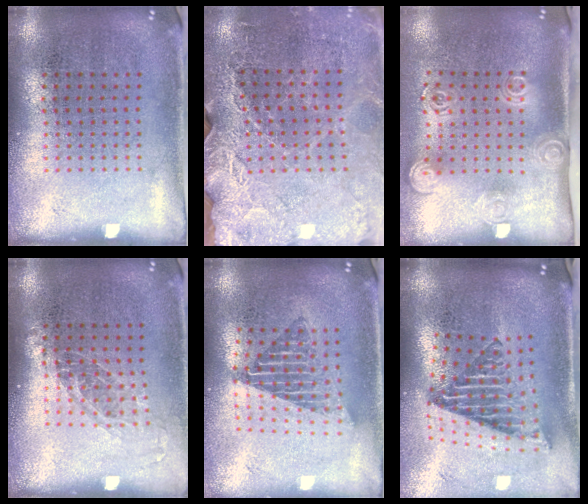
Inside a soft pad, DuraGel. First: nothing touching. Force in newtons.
{"total": 3.0, "press": 3.0, "slide": 0.1}
{"total": 2.0, "press": 1.4, "slide": 1.5}
{"total": 1.1, "press": 1.0, "slide": 0.6}
{"total": 1.6, "press": 1.3, "slide": 0.9}
{"total": 2.8, "press": 1.7, "slide": 2.2}